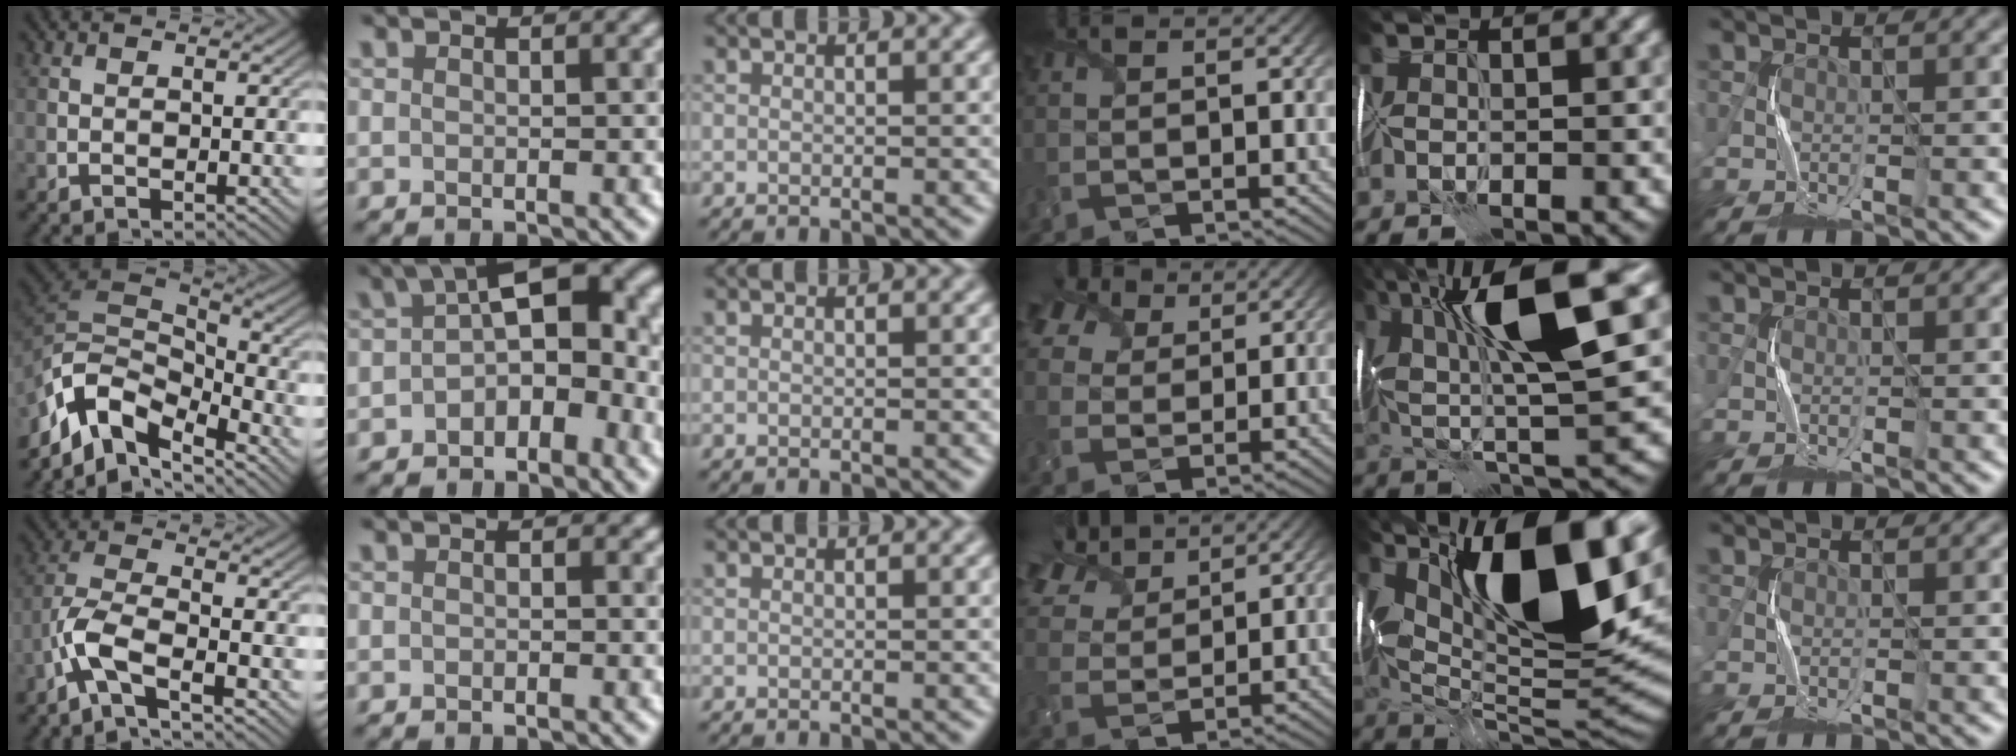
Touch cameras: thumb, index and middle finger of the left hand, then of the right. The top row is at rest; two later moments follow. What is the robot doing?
{"motion": "fold", "object": "tissue"}